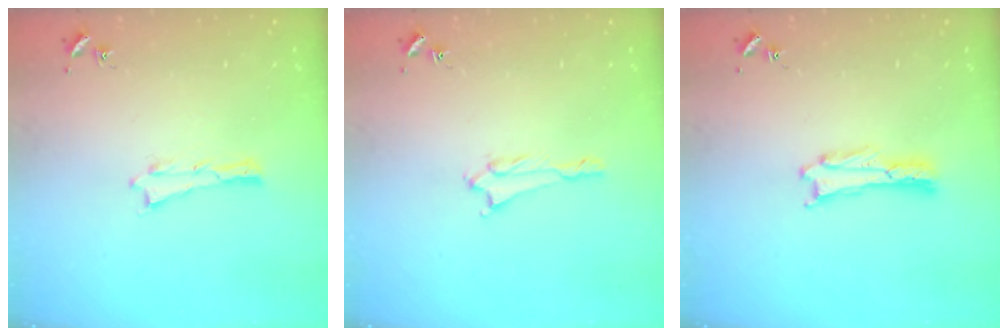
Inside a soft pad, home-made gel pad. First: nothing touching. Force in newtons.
{"total": 1.3, "press": 1.3, "slide": 0.1}
{"total": 0.0}